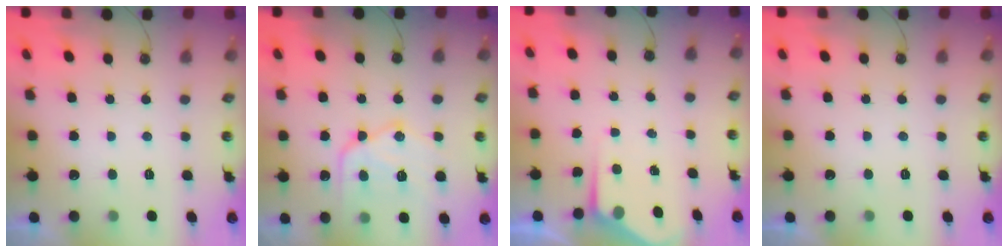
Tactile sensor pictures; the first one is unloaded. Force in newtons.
{"total": 16.1, "press": 16.1, "slide": 1.3}
{"total": 3.8, "press": 3.8, "slide": 0.5}
{"total": 0.0}